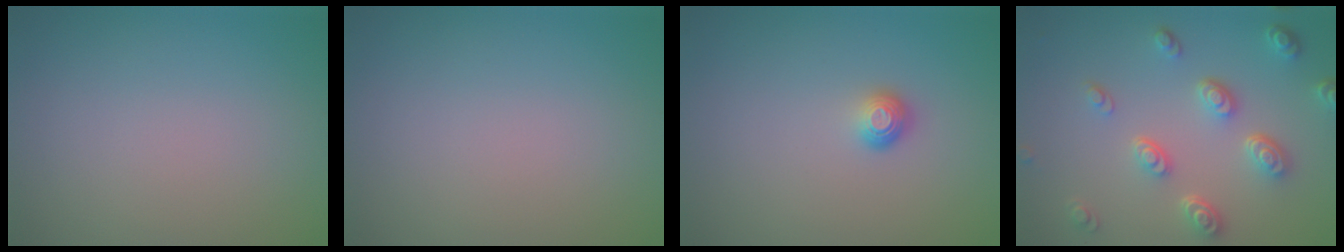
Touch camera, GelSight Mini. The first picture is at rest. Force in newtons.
{"total": 0.0}
{"total": 1.2, "press": 1.0, "slide": 0.6}
{"total": 4.7, "press": 3.6, "slide": 3.0}